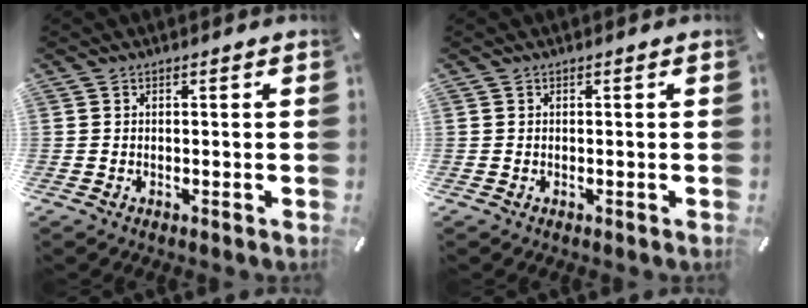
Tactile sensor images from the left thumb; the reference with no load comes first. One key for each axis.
{"total": 0.0}